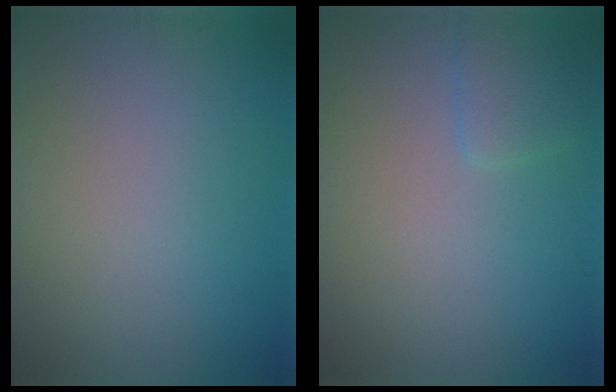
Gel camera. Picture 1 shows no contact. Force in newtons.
{"total": 1.5, "press": 1.5, "slide": 0.2}